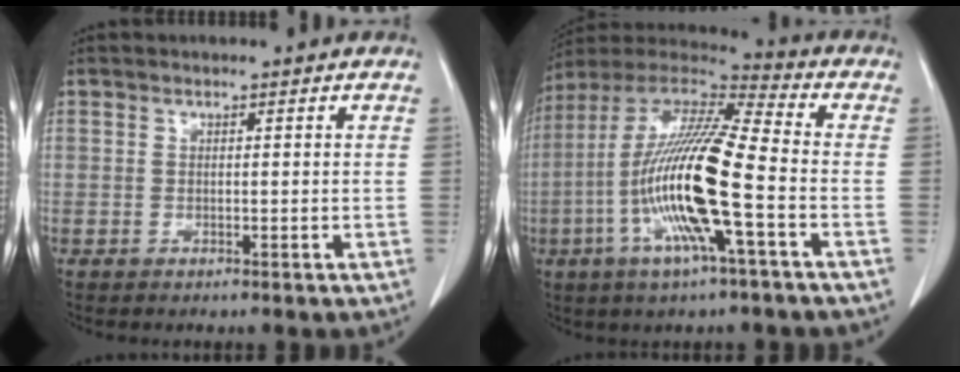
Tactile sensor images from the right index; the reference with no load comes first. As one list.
[{"total": 18.5, "force": [-4.4, 1.2, 17.9], "torque": [-0.357, -0.006, -0.089]}]